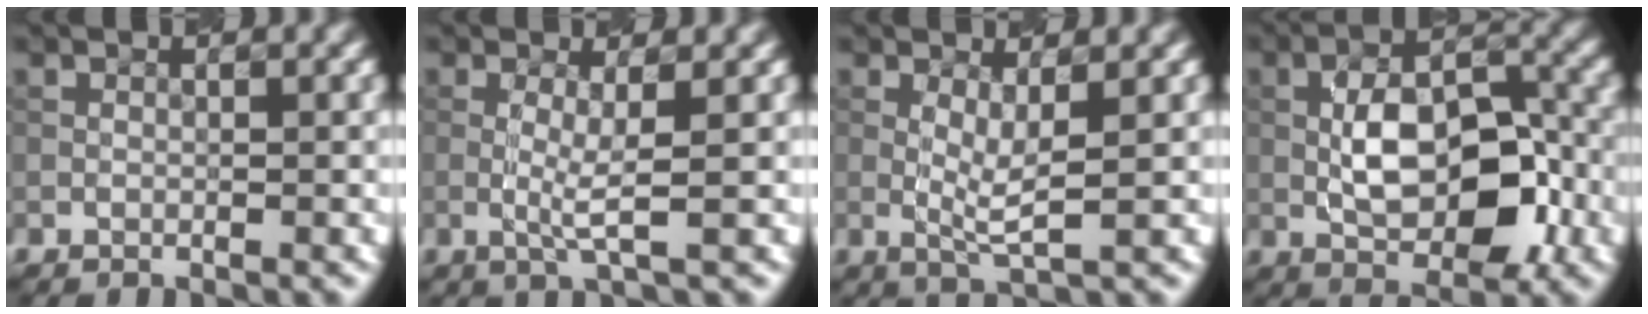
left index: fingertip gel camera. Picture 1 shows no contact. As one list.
[{"total": 2.3, "force": [0.2, 0.2, 2.3], "torque": [-0.051, -0.009, 0.001]}, {"total": 2.6, "force": [0.6, 0.4, 2.5], "torque": [-0.054, -0.010, 0.013]}, {"total": 8.0, "force": [-1.1, 4.1, 6.8], "torque": [-0.112, 0.008, -0.019]}]